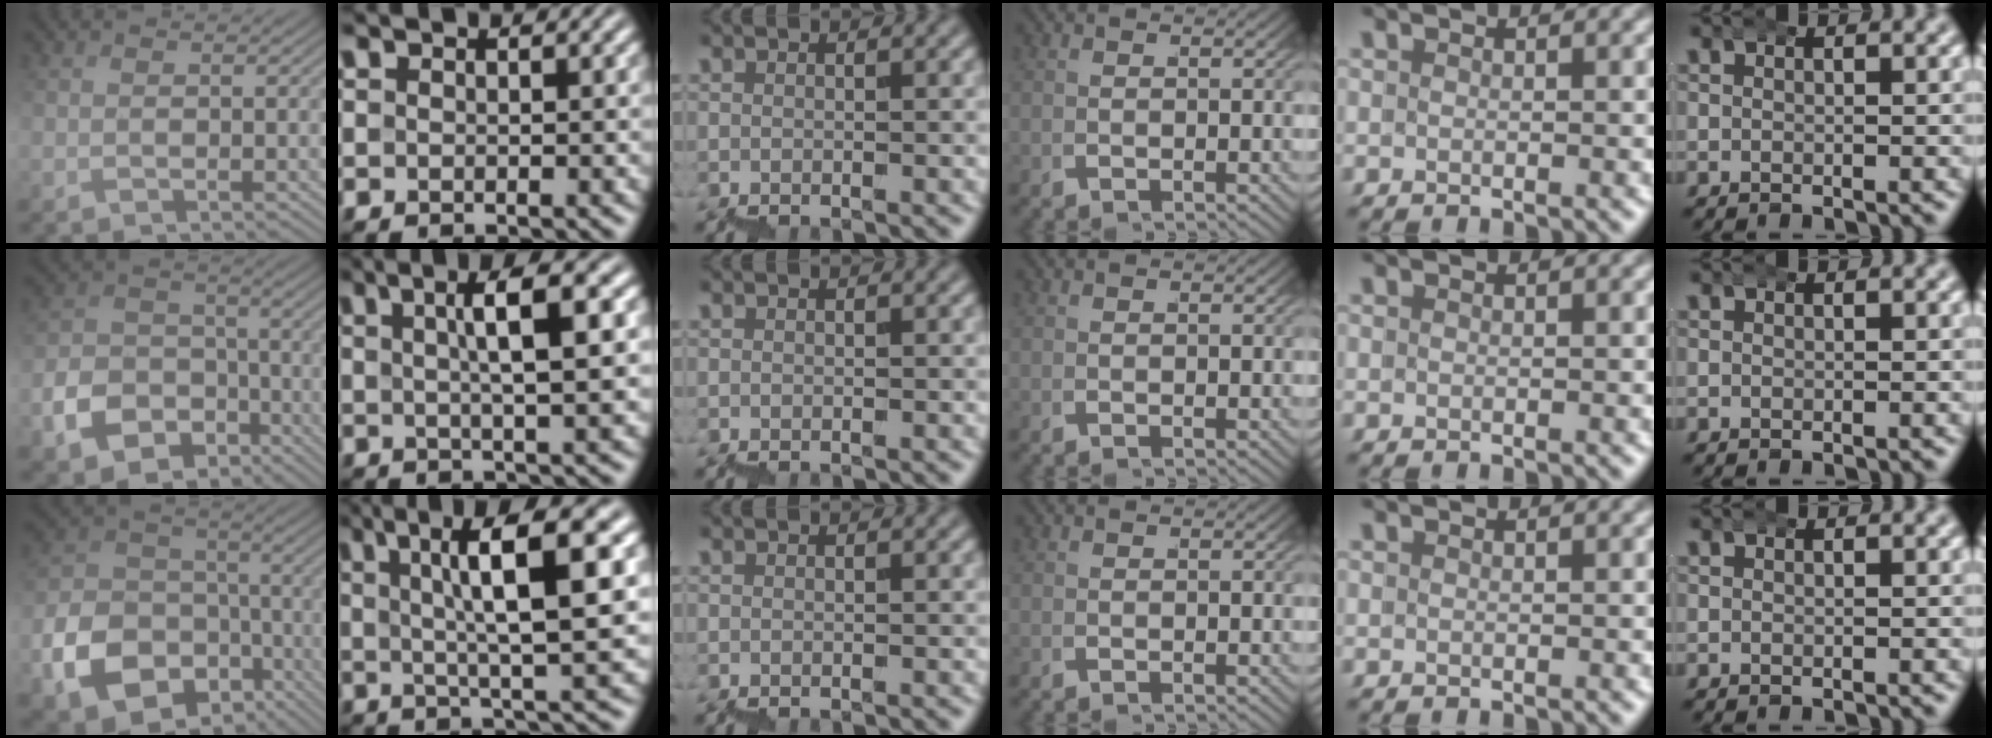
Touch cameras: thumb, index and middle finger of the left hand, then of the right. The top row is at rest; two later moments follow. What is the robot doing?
{"motion": "wrap", "object": "bubble wrap"}